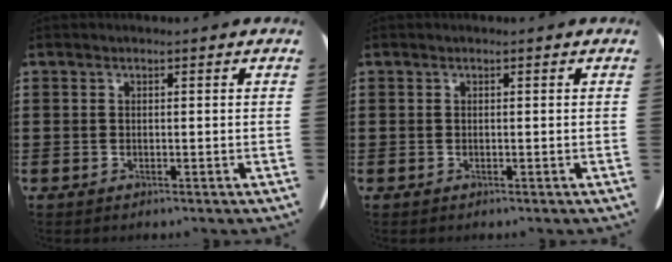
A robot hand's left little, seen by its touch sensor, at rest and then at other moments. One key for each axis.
{"total": 0.0}